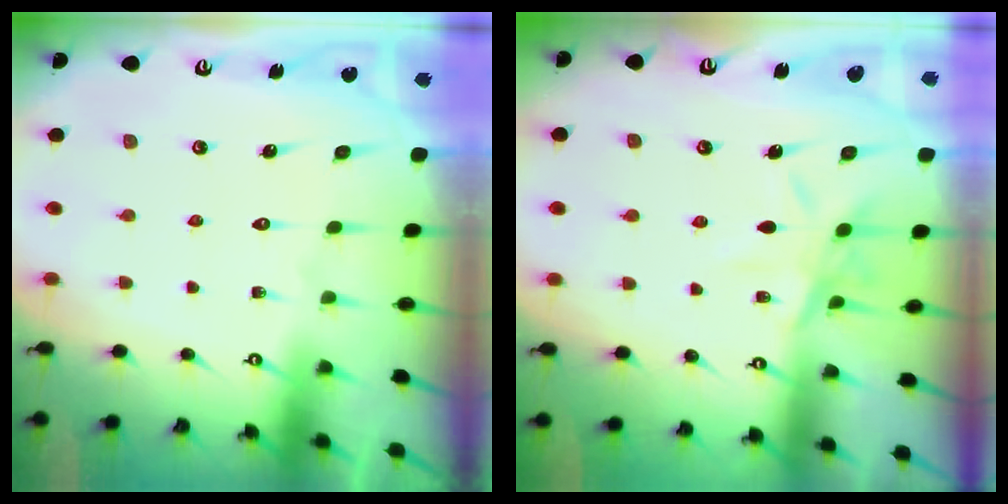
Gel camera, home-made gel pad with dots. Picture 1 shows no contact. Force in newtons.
{"total": 9.1, "press": 9.1, "slide": 0.7}